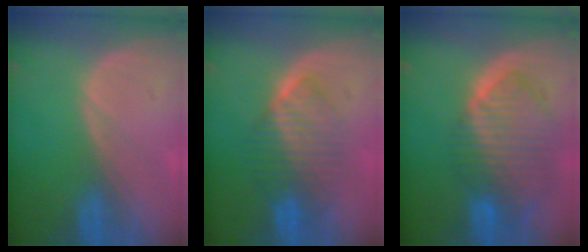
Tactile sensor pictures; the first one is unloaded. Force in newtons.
{"total": 6.5, "press": 6.5, "slide": 0.1}
{"total": 10.0, "press": 8.6, "slide": 5.1}